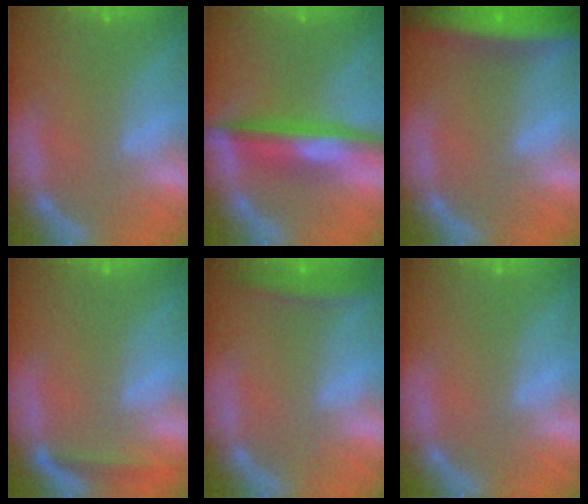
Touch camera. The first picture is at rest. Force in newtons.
{"total": 6.0}
{"total": 8.5}
{"total": 1.9}
{"total": 2.4}
{"total": 0.0}